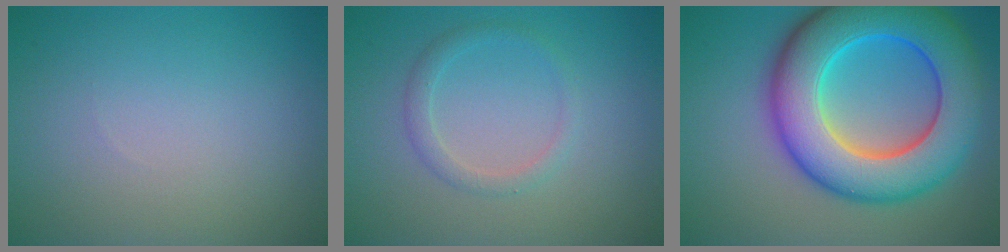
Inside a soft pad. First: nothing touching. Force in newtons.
{"total": 1.7, "press": 1.7, "slide": 0.0}
{"total": 12.7, "press": 12.7, "slide": 0.3}